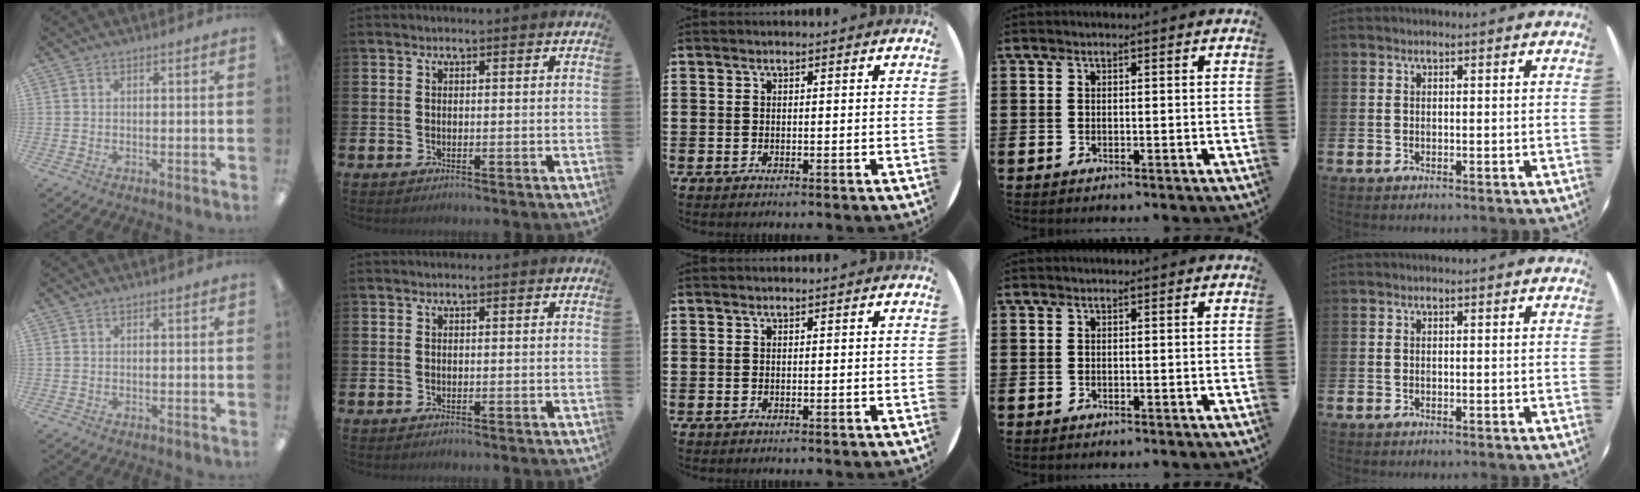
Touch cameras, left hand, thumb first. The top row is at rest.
{}